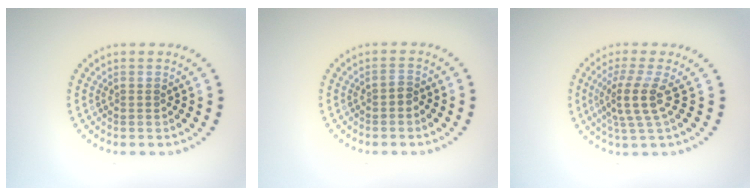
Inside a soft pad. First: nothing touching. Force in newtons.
{"total": 0.9, "press": 0.8, "slide": 0.5}
{"total": 3.4, "press": 2.4, "slide": 2.3}